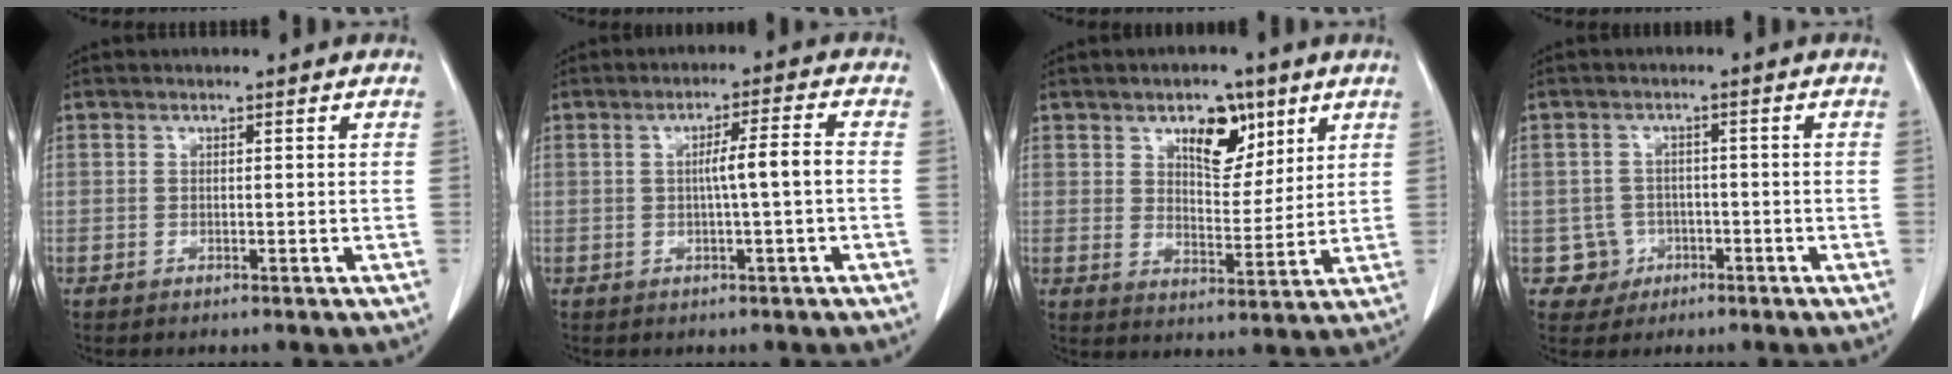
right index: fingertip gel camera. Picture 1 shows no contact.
{"total": 4.6, "force": [-0.3, -0.4, 4.6], "torque": [-0.078, 0.008, -0.004]}
{"total": 7.9, "force": [4.4, 4.0, 5.2], "torque": [-0.078, 0.005, 0.074]}
{"total": 3.9, "force": [-1.3, 3.7, -0.4], "torque": [0.015, 0.015, -0.016]}